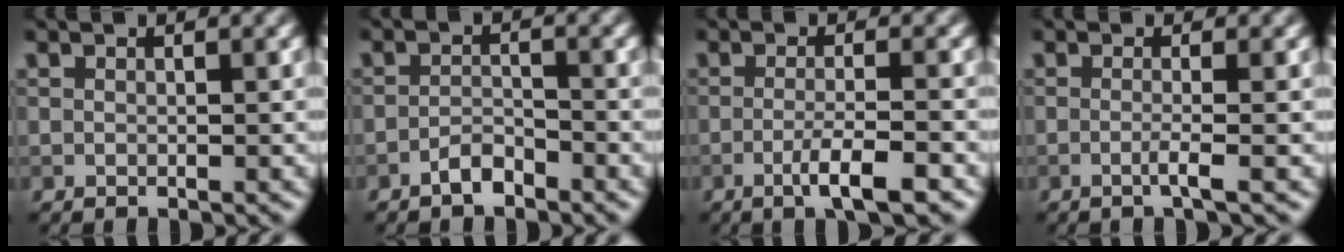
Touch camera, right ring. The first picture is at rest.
{"total": 2.0, "force": [-1.7, 0.6, 0.9], "torque": [-0.016, 0.005, -0.037]}
{"total": 3.8, "force": [-1.9, 0.6, 3.3], "torque": [-0.057, 0.001, -0.041]}
{"total": 1.7, "force": [-0.7, 0.3, 1.6], "torque": [-0.026, -0.005, -0.021]}